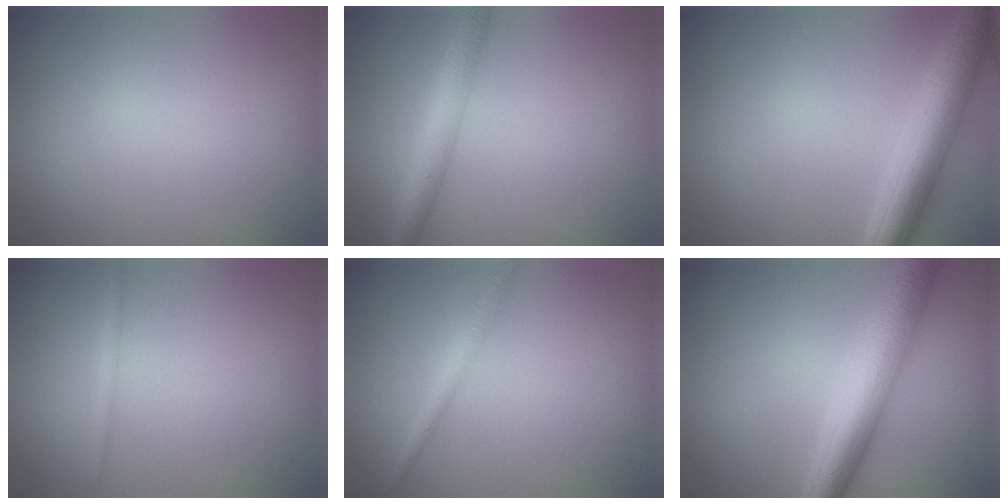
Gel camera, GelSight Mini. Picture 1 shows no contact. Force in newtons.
{"total": 4.2, "press": 4.2, "slide": 0.1}
{"total": 6.2, "press": 6.2, "slide": 0.2}
{"total": 0.7, "press": 0.7, "slide": 0.1}
{"total": 1.9, "press": 1.9, "slide": 0.0}
{"total": 7.0, "press": 7.0, "slide": 0.2}